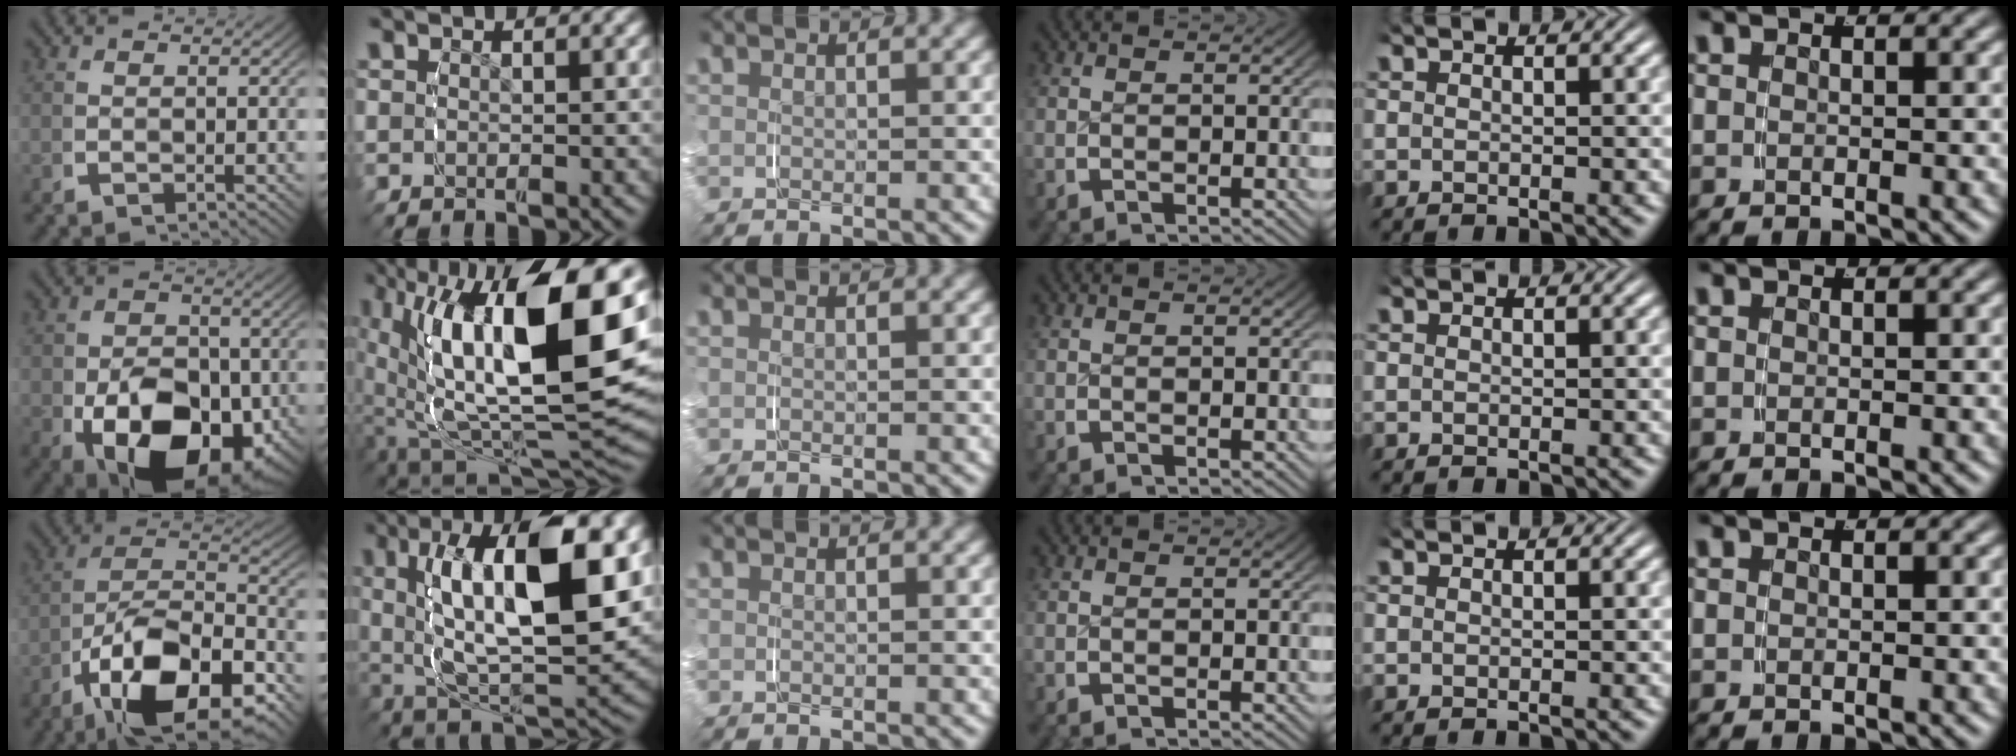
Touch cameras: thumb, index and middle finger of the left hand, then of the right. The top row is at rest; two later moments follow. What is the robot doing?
{"motion": "grasp_and_lifting", "object": "key"}